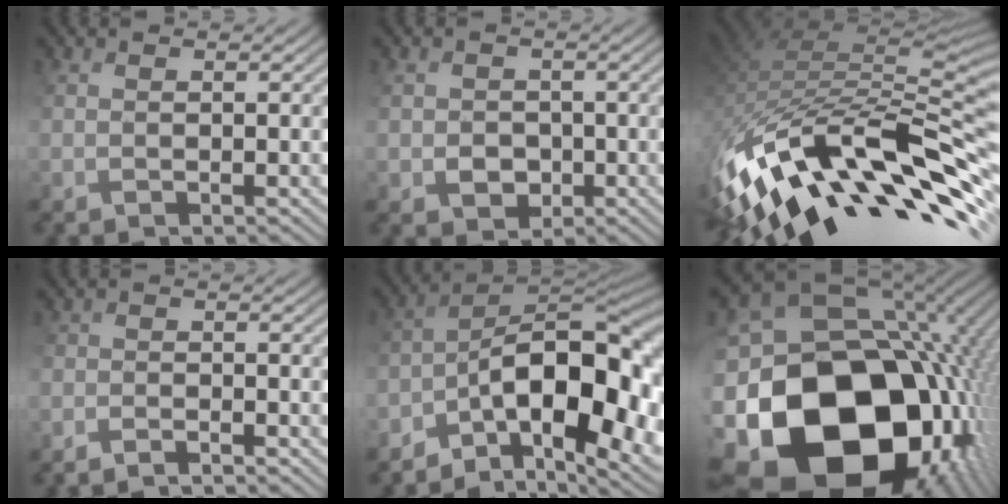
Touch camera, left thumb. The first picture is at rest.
{"total": 2.0, "force": [-0.7, 1.9, -0.2], "torque": [-0.001, -0.006, -0.005]}
{"total": 16.1, "force": [-7.6, 5.2, 13.1], "torque": [-0.277, 0.003, -0.136]}
{"total": 3.2, "force": [-3.1, 0.1, 0.5], "torque": [-0.007, 0.000, -0.059]}
{"total": 15.9, "force": [-7.2, 6.8, 12.5], "torque": [-0.200, -0.007, -0.118]}
{"total": 22.8, "force": [-8.6, 16.6, 13.1], "torque": [-0.293, -0.039, -0.110]}